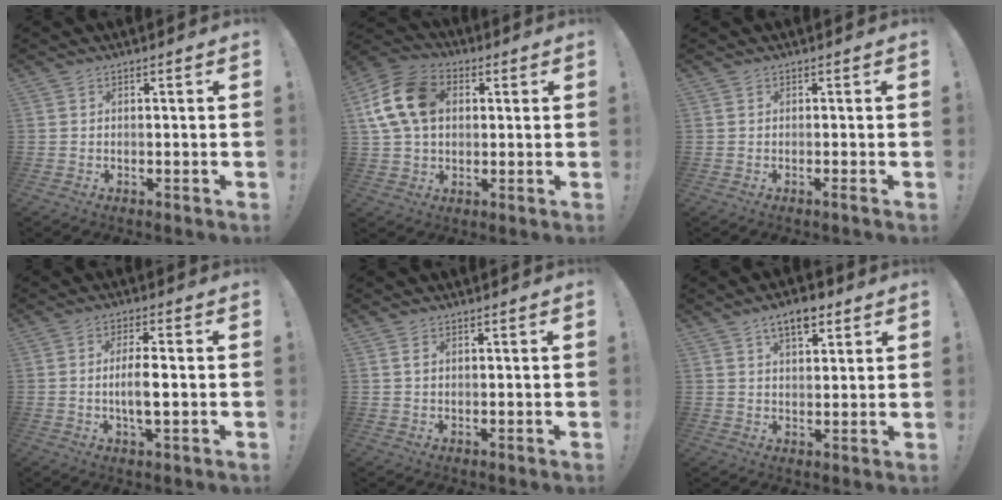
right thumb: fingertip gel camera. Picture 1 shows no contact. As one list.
[{"total": 15.6, "force": [3.6, 11.5, 10.0], "torque": [-0.180, 0.002, 0.074]}, {"total": 1.1, "force": [-0.3, -0.2, 1.1], "torque": [-0.022, -0.001, -0.006]}, {"total": 6.7, "force": [-0.7, 1.7, 6.4], "torque": [-0.123, -0.001, -0.016]}, {"total": 1.4, "force": [0.7, 0.8, 0.8], "torque": [-0.012, 0.000, 0.012]}, {"total": 7.4, "force": [4.7, 3.5, 4.6], "torque": [-0.062, -0.016, 0.081]}]